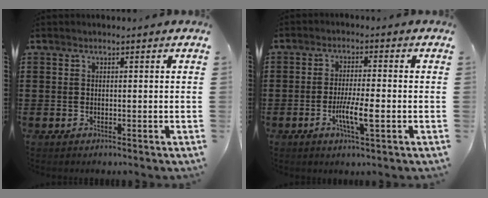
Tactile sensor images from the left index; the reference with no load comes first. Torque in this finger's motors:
{"motor_torque": [0.47, 0.11, 0.20, 0.12]}